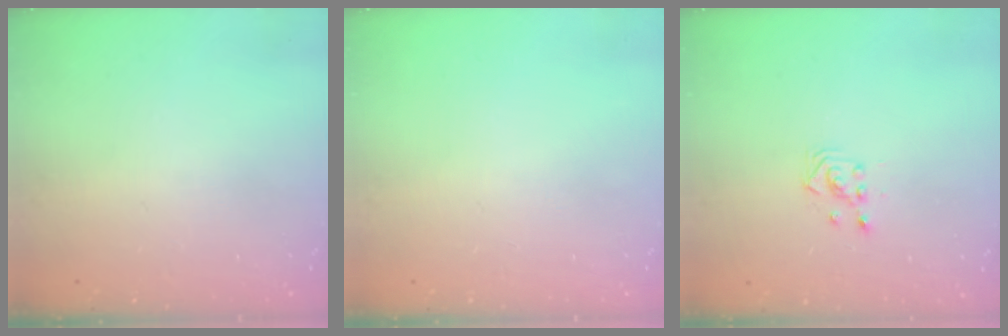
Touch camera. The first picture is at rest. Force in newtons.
{"total": 0.0}
{"total": 2.9, "press": 2.9, "slide": 0.3}